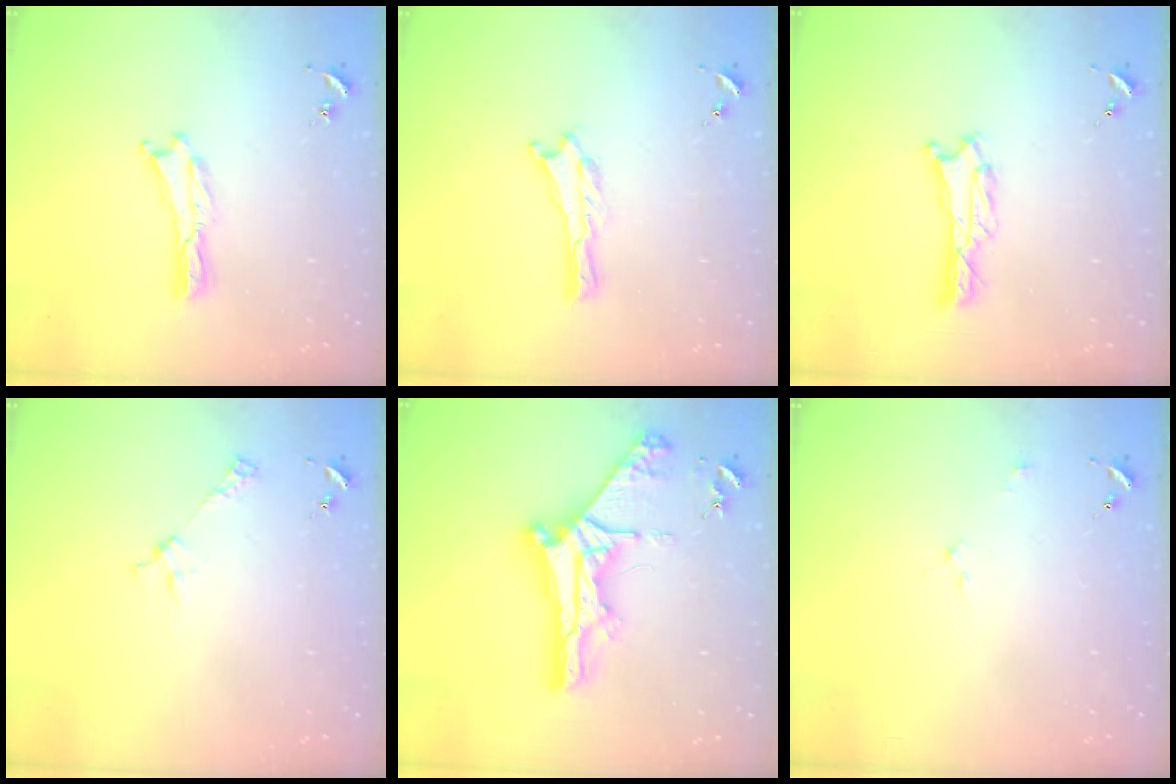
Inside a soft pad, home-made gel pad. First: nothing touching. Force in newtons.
{"total": 0.0}
{"total": 0.7, "press": 0.7, "slide": 0.1}
{"total": 2.9, "press": 2.9, "slide": 0.2}
{"total": 10.1, "press": 10.1, "slide": 1.0}
{"total": 2.2, "press": 2.2, "slide": 0.2}